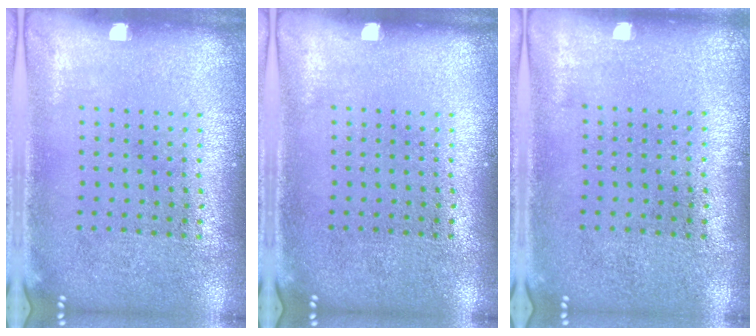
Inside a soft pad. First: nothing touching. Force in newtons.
{"total": 0.0}
{"total": 0.0}